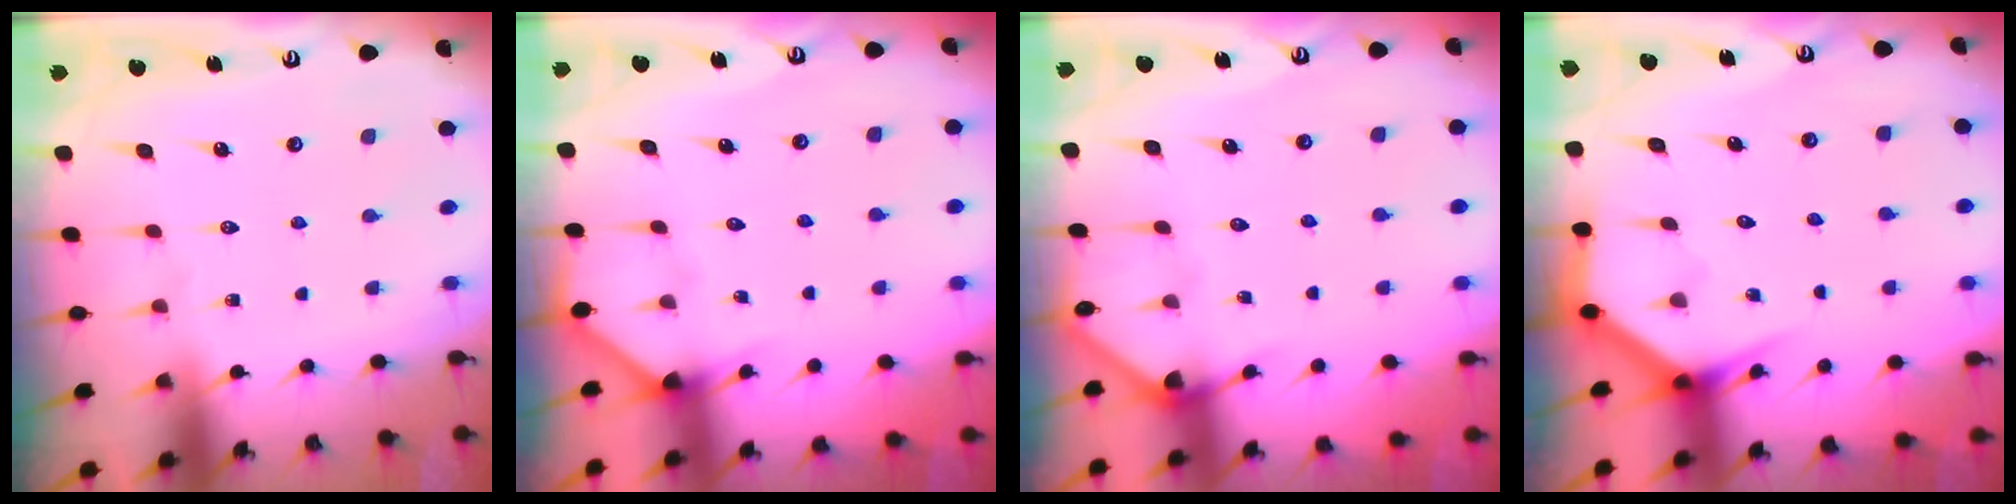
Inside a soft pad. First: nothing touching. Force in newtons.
{"total": 3.4, "press": 3.4, "slide": 0.2}
{"total": 3.4, "press": 3.4, "slide": 0.3}
{"total": 3.4, "press": 3.4, "slide": 0.3}